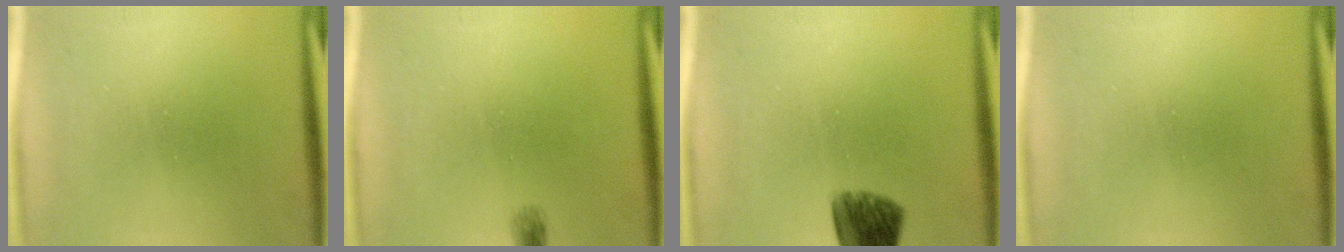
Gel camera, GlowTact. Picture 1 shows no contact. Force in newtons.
{"total": 0.6}
{"total": 7.5}
{"total": 0.0}